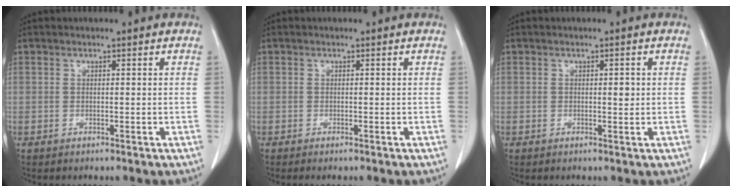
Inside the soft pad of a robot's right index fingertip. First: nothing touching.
{"total": 0.6, "force": [-0.5, 0.0, 0.4], "torque": [-0.010, -0.003, -0.008]}
{"total": 1.2, "force": [0.2, 0.4, 1.1], "torque": [-0.015, 0.001, 0.006]}